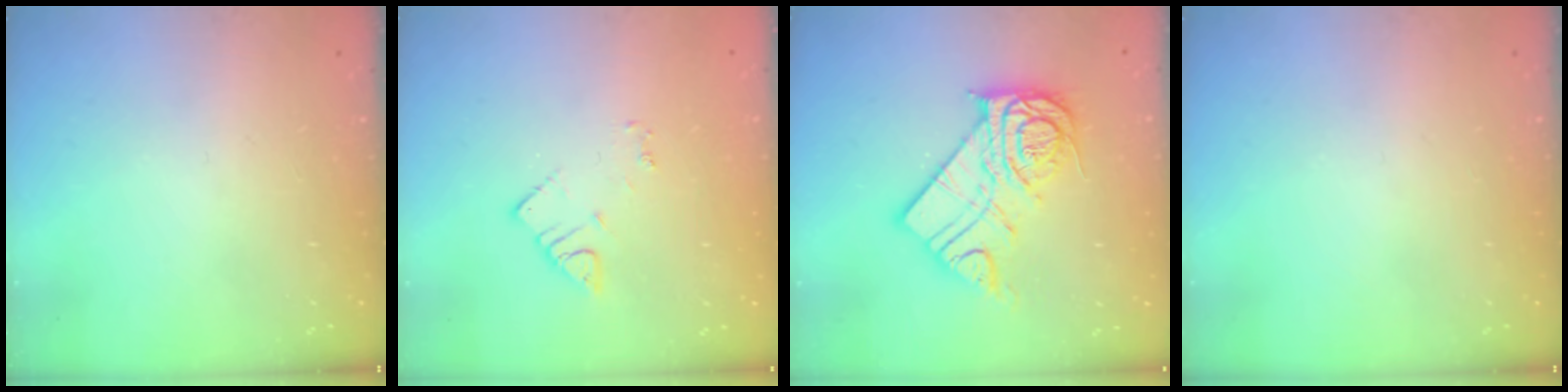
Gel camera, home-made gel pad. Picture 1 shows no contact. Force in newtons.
{"total": 3.4, "press": 3.4, "slide": 0.6}
{"total": 16.1, "press": 16.1, "slide": 1.4}
{"total": 0.0}